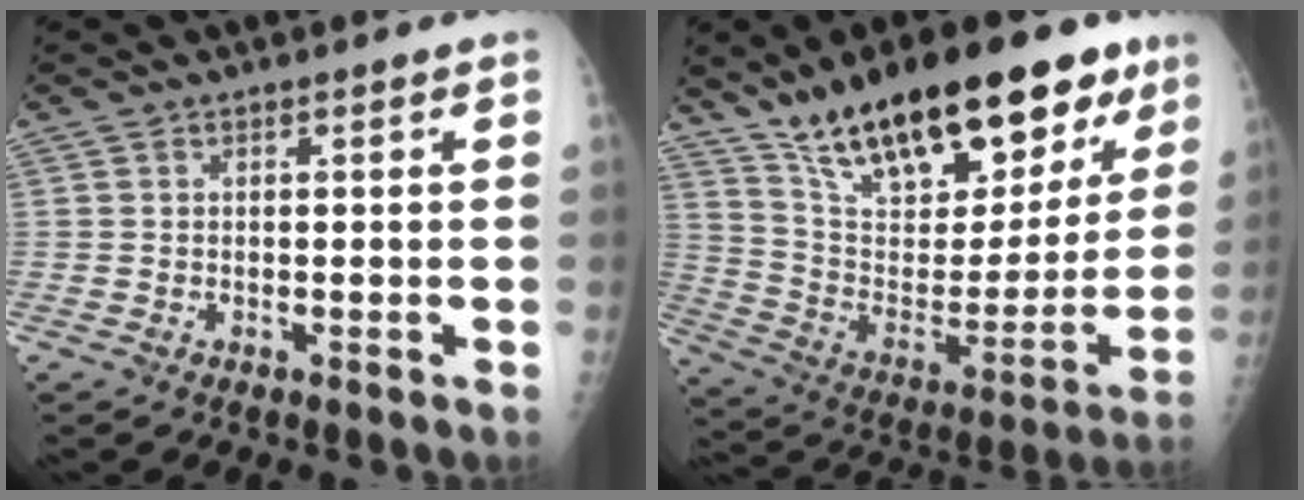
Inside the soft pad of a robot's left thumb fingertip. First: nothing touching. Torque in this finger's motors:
{"motor_torque": [1.71, 1.71, 1.61, -1.16, 0.18]}